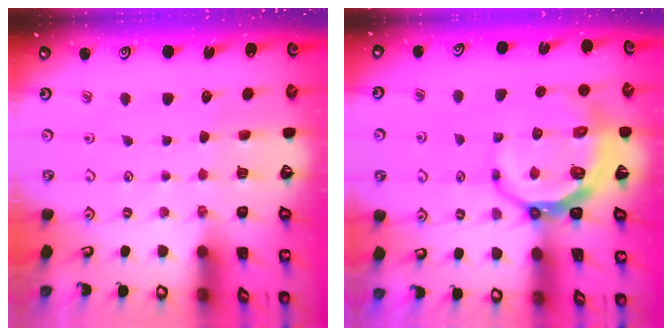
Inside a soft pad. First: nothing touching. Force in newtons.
{"total": 10.7, "press": 10.0, "slide": 3.8}